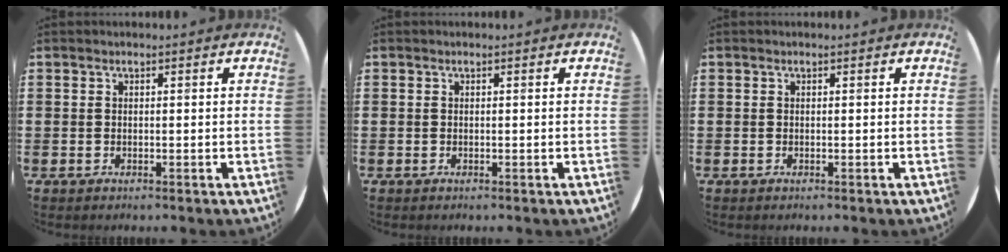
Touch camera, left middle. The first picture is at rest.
{"total": 0.0}
{"total": 0.0}